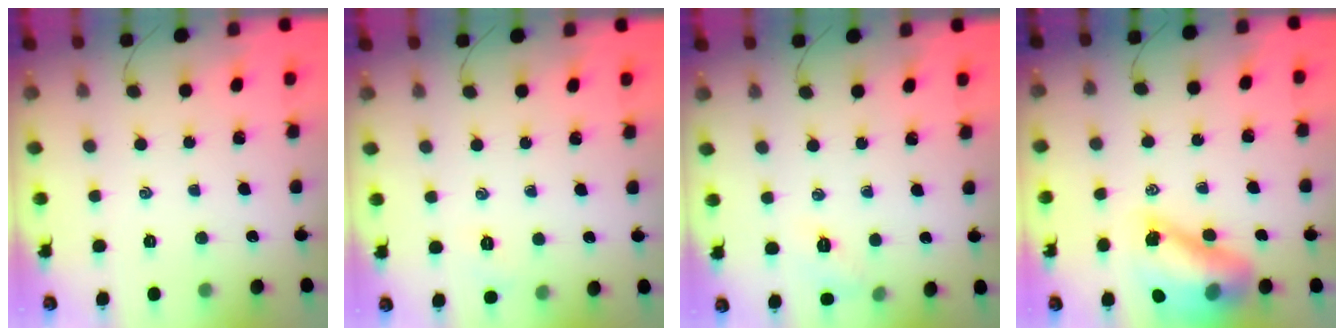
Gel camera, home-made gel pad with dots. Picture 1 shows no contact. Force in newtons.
{"total": 4.0, "press": 3.9, "slide": 1.2}
{"total": 5.7, "press": 5.4, "slide": 1.7}
{"total": 14.0, "press": 13.4, "slide": 3.9}